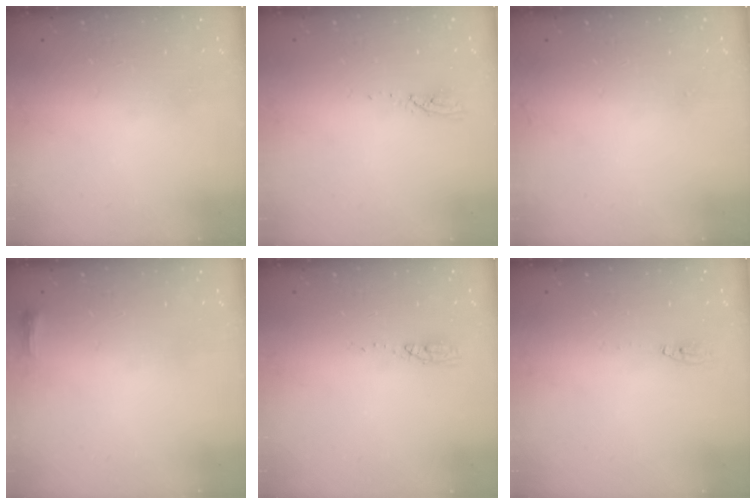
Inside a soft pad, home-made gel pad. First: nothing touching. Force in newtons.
{"total": 3.0, "press": 2.9, "slide": 0.4}
{"total": 14.1, "press": 4.0, "slide": 13.5}
{"total": 2.9, "press": 2.8, "slide": 0.8}
{"total": 3.7, "press": 3.4, "slide": 1.5}
{"total": 2.2, "press": 2.2, "slide": 0.2}